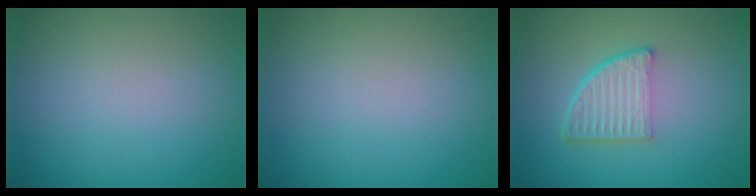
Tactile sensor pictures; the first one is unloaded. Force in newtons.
{"total": 0.0}
{"total": 4.9, "press": 3.4, "slide": 3.6}